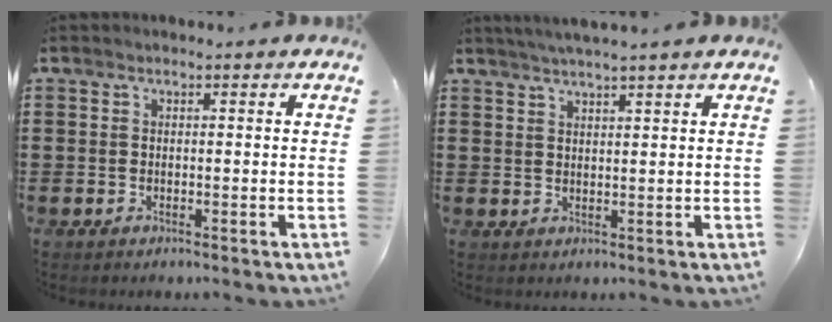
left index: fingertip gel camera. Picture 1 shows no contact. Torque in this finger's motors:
{"motor_torque": [2.14, 0.00, 0.29, 0.04]}